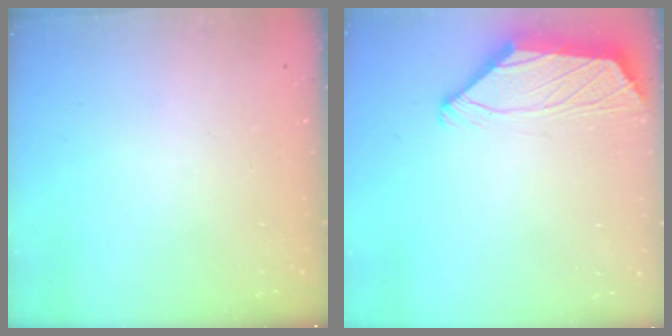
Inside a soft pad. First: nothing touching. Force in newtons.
{"total": 2.0, "press": 1.9, "slide": 0.7}